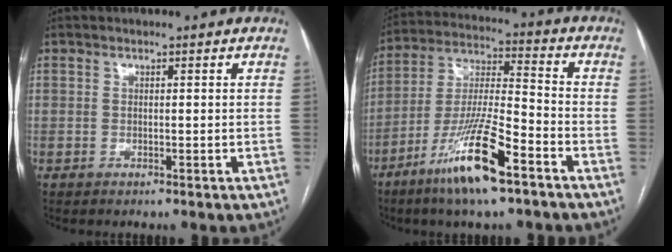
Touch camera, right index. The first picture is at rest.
{"total": 14.3, "force": [-8.2, 1.3, 11.7], "torque": [-0.231, -0.024, -0.151]}